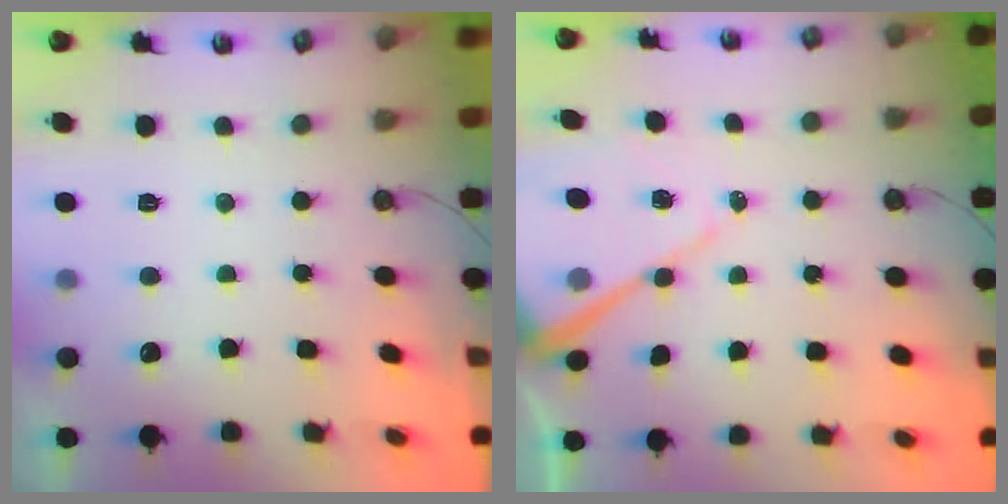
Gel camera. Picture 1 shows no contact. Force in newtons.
{"total": 11.7, "press": 11.6, "slide": 1.1}